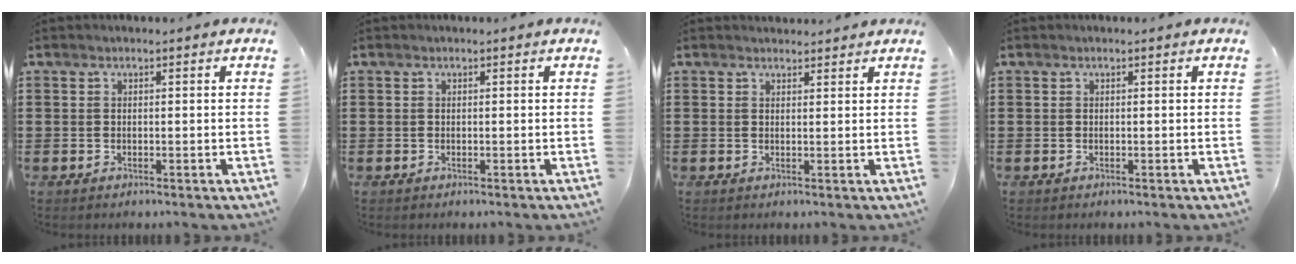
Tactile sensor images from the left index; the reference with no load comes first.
{"total": 0.0}
{"total": 1.2, "force": [1.2, 0.3, 0.0], "torque": [-0.002, 0.001, 0.024]}
{"total": 0.0}